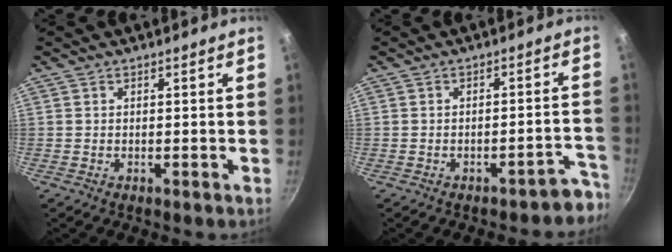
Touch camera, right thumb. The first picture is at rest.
{"total": 5.9, "force": [-4.3, 2.4, 3.4], "torque": [-0.005, 0.056, -0.039]}